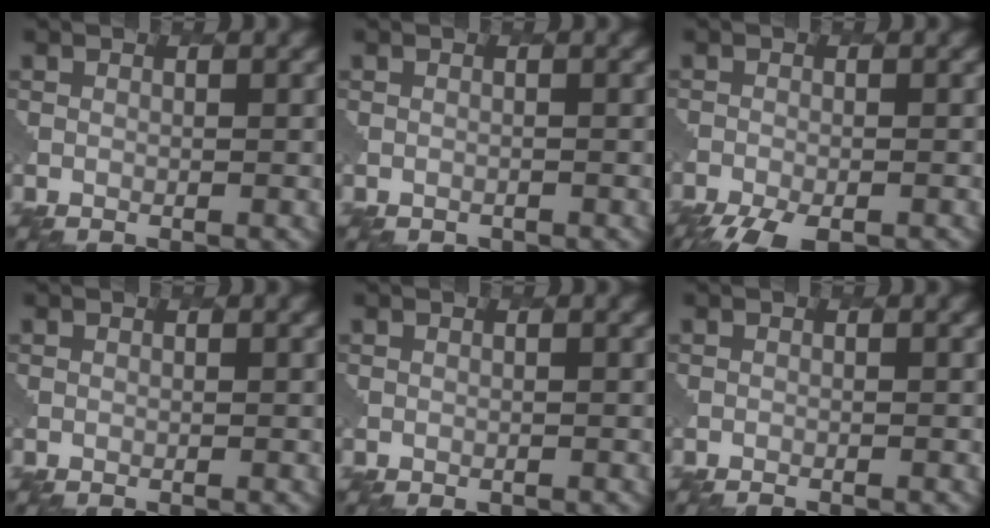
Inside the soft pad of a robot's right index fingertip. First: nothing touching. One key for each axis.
{"total": 0.7, "fx": -0.5, "fy": 0.4, "fz": -0.3, "tx": 0.002, "ty": -0.004, "tz": -0.006}
{"total": 5.3, "fx": -4.4, "fy": 1.4, "fz": 2.7, "tx": -0.049, "ty": -0.023, "tz": -0.073}
{"total": 0.0}
{"total": 0.6, "fx": -0.4, "fy": 0.4, "fz": 0.2, "tx": -0.003, "ty": -0.001, "tz": -0.002}
{"total": 0.9, "fx": -0.9, "fy": 0.2, "fz": 0.1, "tx": 0.007, "ty": 0.003, "tz": -0.010}